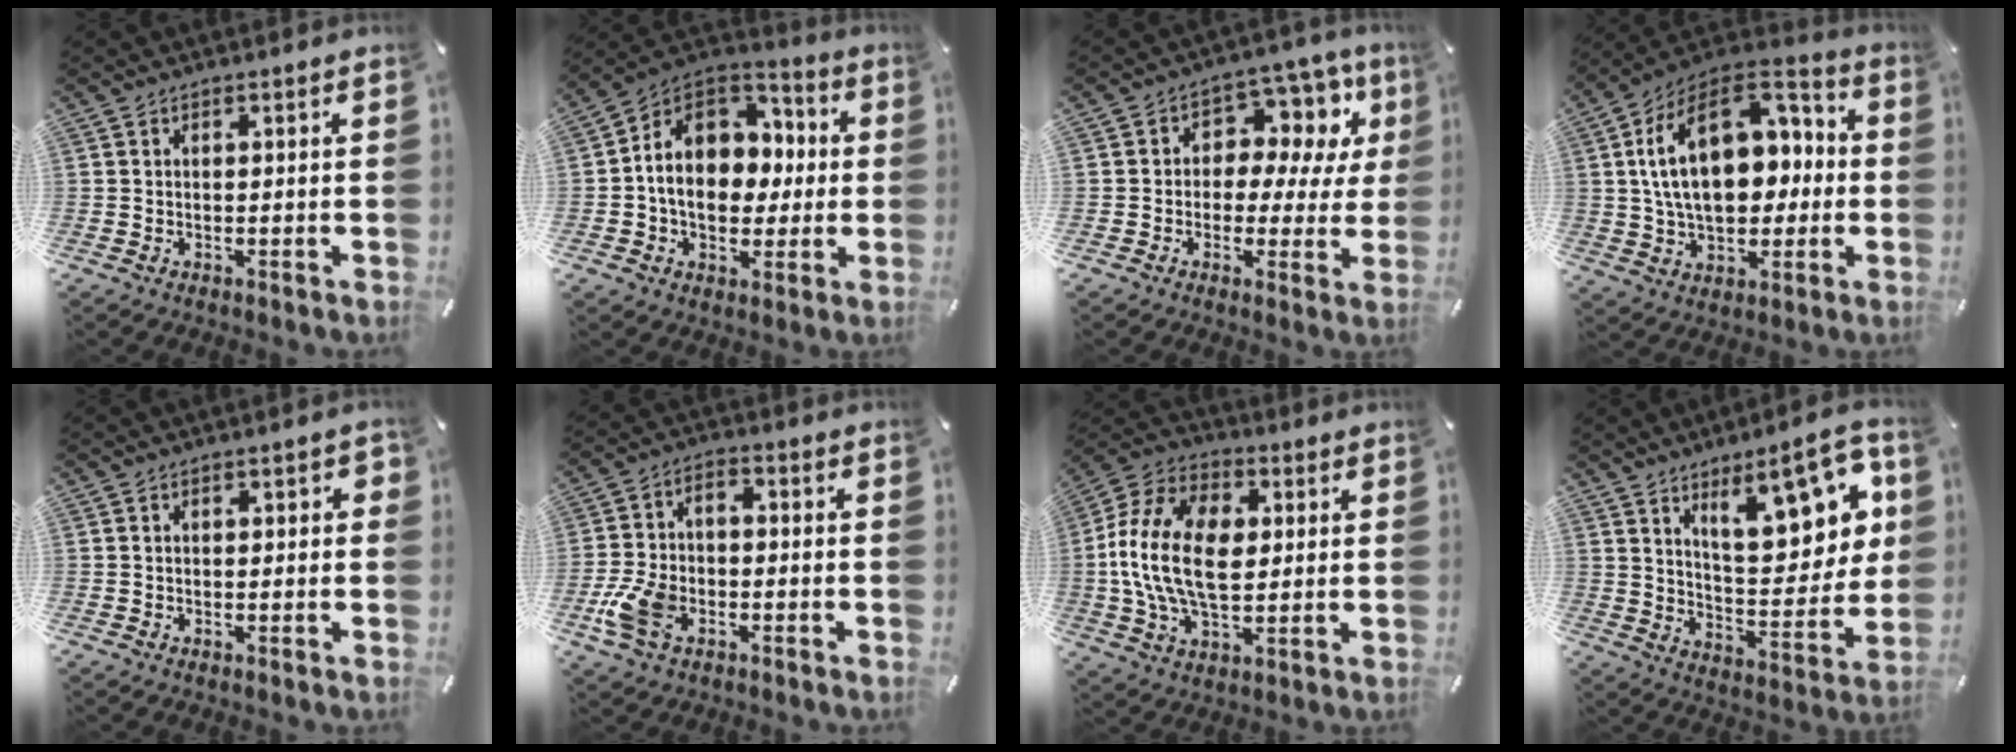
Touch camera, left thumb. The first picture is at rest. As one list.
[{"total": 13.4, "force": [-0.2, 11.3, 7.1], "torque": [-0.136, -0.003, -0.003]}, {"total": 11.2, "force": [3.5, 8.0, 7.1], "torque": [-0.095, -0.025, 0.062]}, {"total": 22.3, "force": [3.5, 15.3, 15.9], "torque": [-0.278, -0.001, 0.063]}, {"total": 1.4, "force": [-0.2, 0.9, 1.0], "torque": [-0.019, 0.006, -0.005]}, {"total": 10.1, "force": [-4.1, 6.4, 6.6], "torque": [-0.146, 0.014, -0.074]}, {"total": 18.7, "force": [0.4, 12.2, 14.1], "torque": [-0.309, 0.014, 0.006]}, {"total": 18.6, "force": [9.9, 7.8, 13.6], "torque": [-0.184, -0.050, 0.160]}]